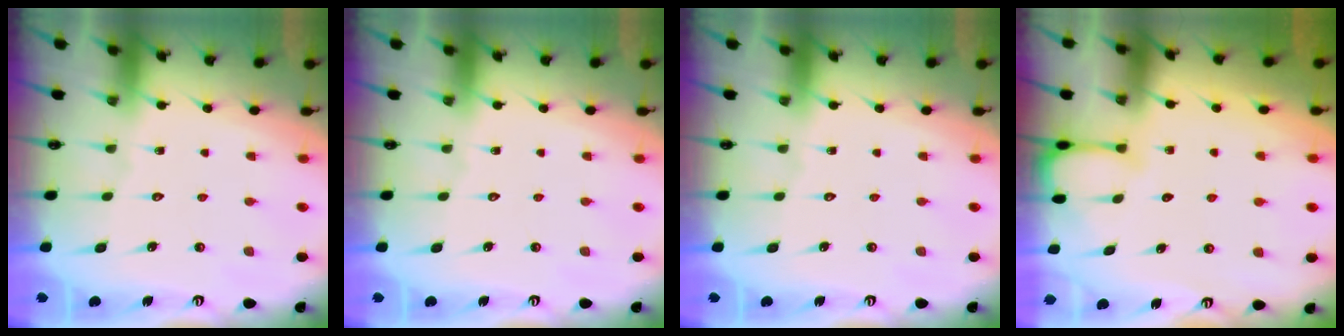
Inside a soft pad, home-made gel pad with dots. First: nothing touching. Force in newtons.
{"total": 0.0}
{"total": 0.0}
{"total": 2.8, "press": 2.8, "slide": 0.1}